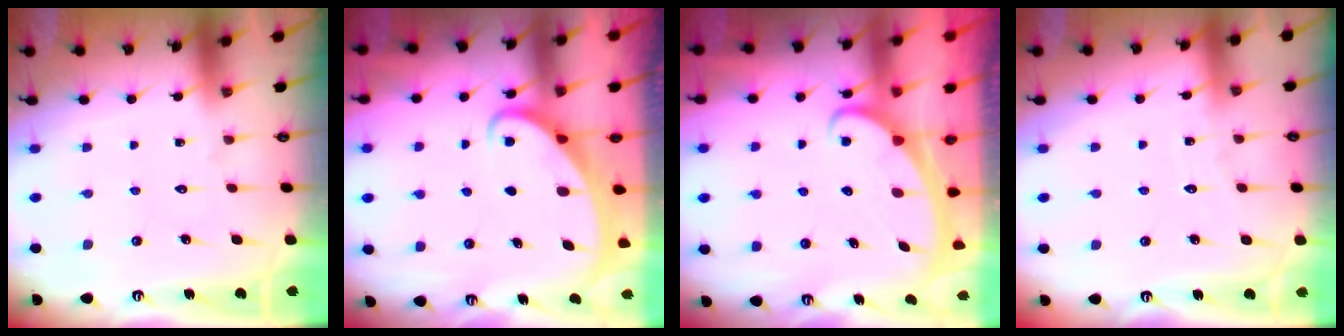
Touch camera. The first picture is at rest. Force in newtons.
{"total": 2.2, "press": 2.2, "slide": 0.4}
{"total": 2.3, "press": 2.3, "slide": 0.3}
{"total": 2.4, "press": 2.4, "slide": 0.3}